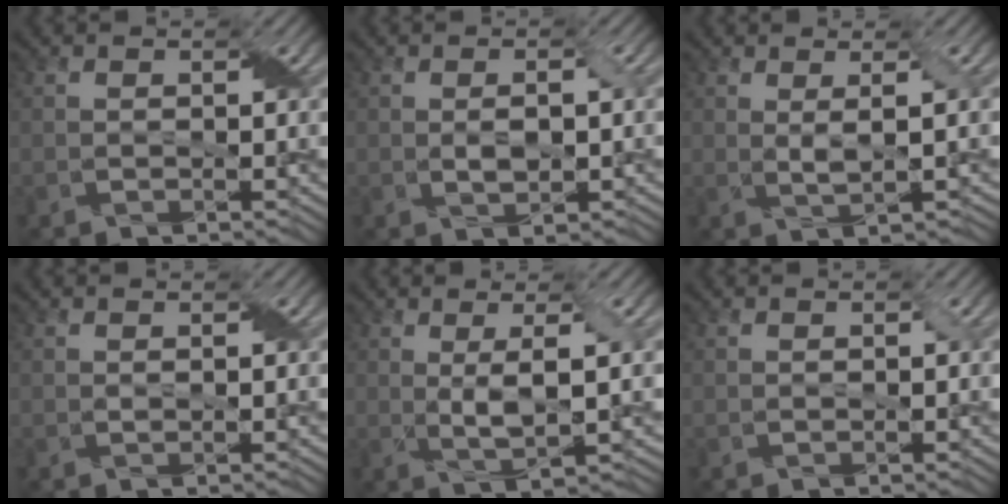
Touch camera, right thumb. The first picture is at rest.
{"total": 2.7, "force": [0.0, 1.2, 2.4], "torque": [-0.045, -0.003, 0.004]}
{"total": 2.5, "force": [0.8, 0.2, 2.4], "torque": [-0.050, 0.003, 0.016]}
{"total": 0.0}
{"total": 4.6, "force": [0.6, 0.8, 4.4], "torque": [-0.092, 0.002, 0.016]}
{"total": 0.6, "force": [0.0, 0.1, 0.6], "torque": [-0.009, 0.000, 0.001]}